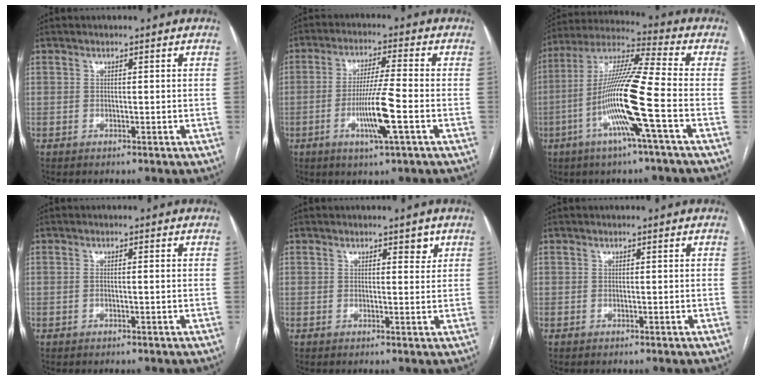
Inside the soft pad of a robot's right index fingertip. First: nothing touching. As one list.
[{"total": 8.8, "force": [-2.8, -0.5, 8.3], "torque": [-0.159, -0.010, -0.052]}, {"total": 15.4, "force": [-4.7, -1.1, 14.6], "torque": [-0.287, -0.004, -0.099]}, {"total": 1.1, "force": [-0.1, 0.1, 1.0], "torque": [-0.021, 0.002, 0.000]}, {"total": 1.7, "force": [1.1, 0.8, 1.1], "torque": [-0.011, -0.004, 0.013]}, {"total": 0.0}]